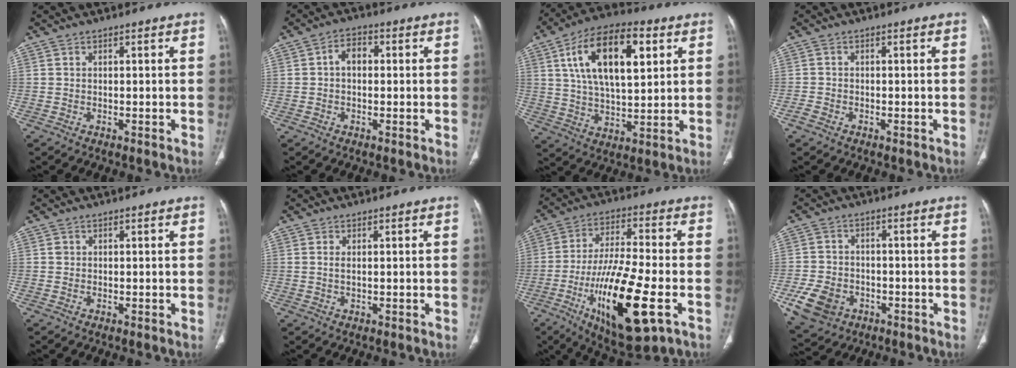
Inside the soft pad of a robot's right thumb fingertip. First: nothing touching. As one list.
[{"total": 4.1, "force": [0.3, 2.8, 3.0], "torque": [-0.043, 0.016, -0.001]}, {"total": 18.9, "force": [6.4, 8.9, 15.4], "torque": [-0.250, -0.002, 0.108]}, {"total": 1.6, "force": [-1.0, 1.1, 0.7], "torque": [-0.019, 0.002, -0.020]}, {"total": 0.6, "force": [0.2, 0.6, 0.2], "torque": [0.000, 0.002, 0.004]}, {"total": 1.3, "force": [0.3, 0.5, 1.1], "torque": [-0.028, 0.001, 0.009]}, {"total": 20.4, "force": [-6.9, 6.0, 18.3], "torque": [-0.338, 0.007, -0.106]}, {"total": 9.4, "force": [-3.8, 7.2, 4.7], "torque": [-0.085, 0.019, -0.057]}]